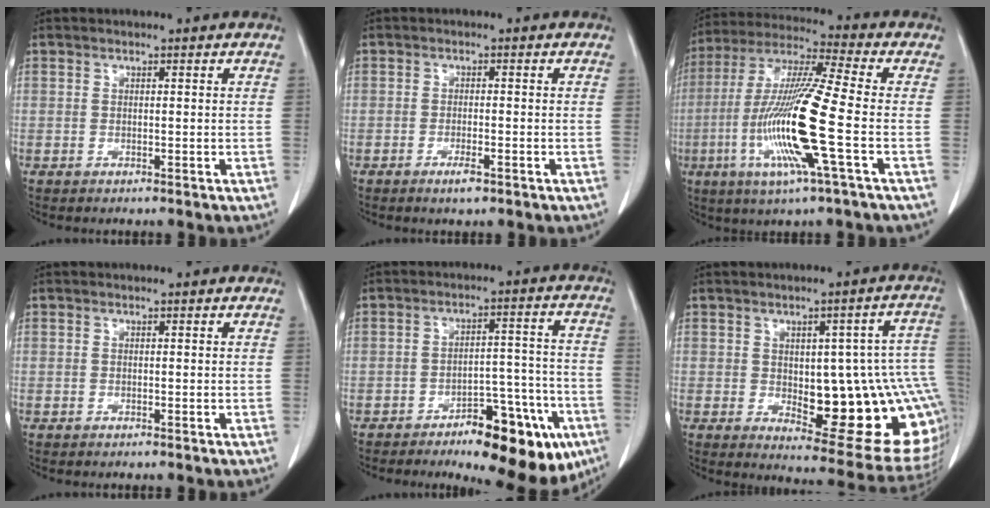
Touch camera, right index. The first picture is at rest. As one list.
[{"total": 2.3, "force": [-1.5, 0.4, 1.8], "torque": [-0.032, -0.003, -0.023]}, {"total": 16.7, "force": [-4.2, -0.3, 16.2], "torque": [-0.333, -0.015, -0.090]}, {"total": 0.0}, {"total": 14.6, "force": [-9.0, 5.4, 10.1], "torque": [-0.097, 0.029, -0.122]}, {"total": 20.3, "force": [-2.3, 6.2, 19.2], "torque": [-0.160, 0.022, -0.002]}]